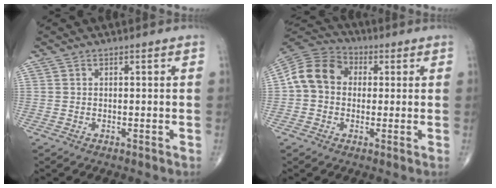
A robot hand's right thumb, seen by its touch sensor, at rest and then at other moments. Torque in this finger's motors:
{"motor_torque": [-0.11, 0.36, 0.20, 0.01, 0.09]}